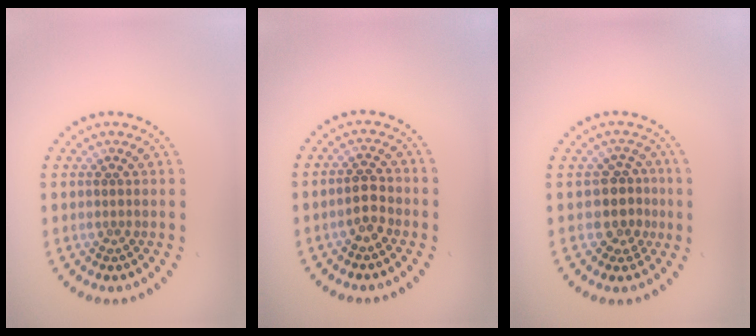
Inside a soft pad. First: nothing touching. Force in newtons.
{"total": 2.2, "press": 2.2, "slide": 0.5}
{"total": 2.9, "press": 2.4, "slide": 1.6}